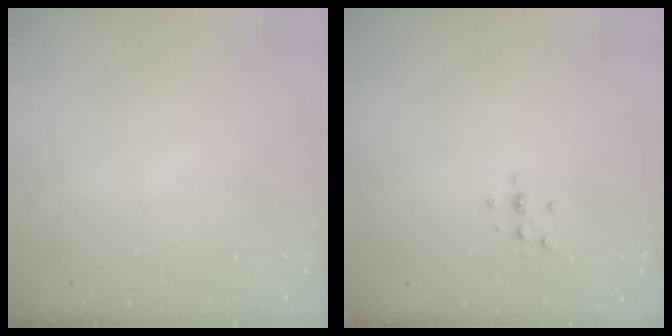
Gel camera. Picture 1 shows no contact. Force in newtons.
{"total": 2.8, "press": 2.7, "slide": 0.3}